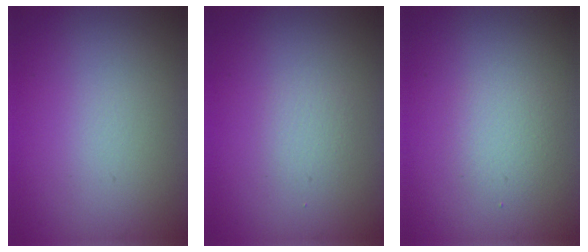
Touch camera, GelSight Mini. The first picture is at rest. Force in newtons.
{"total": 1.0, "press": 1.0, "slide": 0.0}
{"total": 1.5, "press": 1.5, "slide": 0.2}